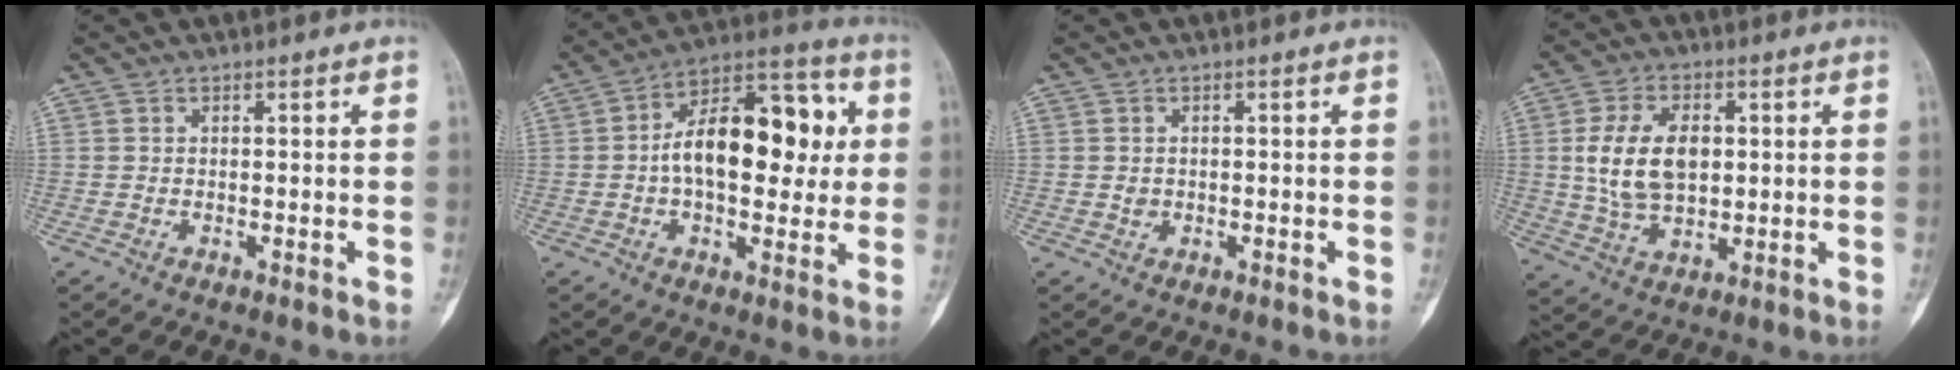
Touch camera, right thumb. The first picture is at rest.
{"total": 19.1, "force": [1.6, 10.5, 15.9], "torque": [-0.214, 0.031, 0.017]}
{"total": 1.0, "force": [-0.1, 0.9, 0.5], "torque": [-0.007, 0.002, 0.001]}
{"total": 12.1, "force": [1.6, 7.6, 9.3], "torque": [-0.162, -0.002, 0.035]}